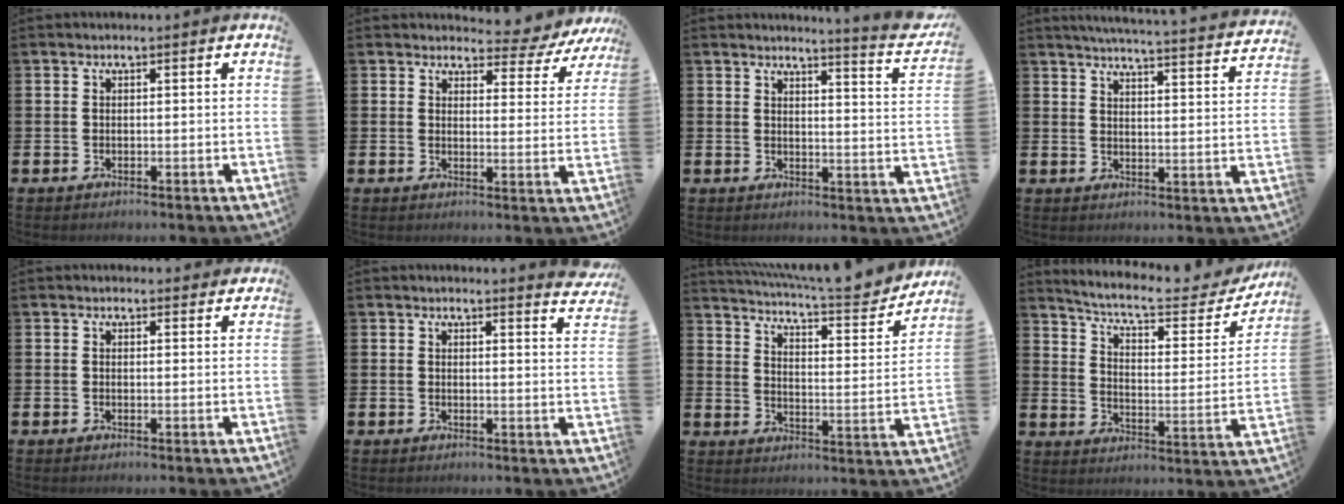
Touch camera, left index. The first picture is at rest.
{"total": 3.7, "force": [3.3, 1.4, 0.6], "torque": [-0.010, -0.033, 0.049]}
{"total": 3.7, "force": [3.6, -0.5, 0.9], "torque": [-0.006, -0.045, 0.051]}
{"total": 4.8, "force": [4.7, -0.5, 0.9], "torque": [-0.023, -0.043, 0.077]}
{"total": 1.2, "force": [1.1, 0.4, 0.1], "torque": [0.004, 0.000, 0.018]}
{"total": 2.6, "force": [2.6, -0.2, 0.2], "torque": [0.009, -0.024, 0.043]}
{"total": 6.7, "force": [6.3, 0.7, 2.3], "torque": [-0.060, -0.051, 0.101]}
{"total": 7.4, "force": [6.6, 1.6, 3.1], "torque": [-0.087, -0.045, 0.107]}